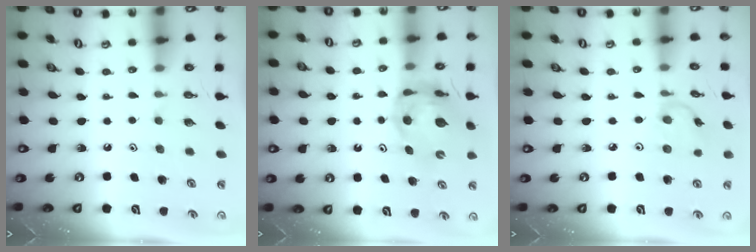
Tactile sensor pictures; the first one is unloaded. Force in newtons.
{"total": 10.9, "press": 10.8, "slide": 1.2}
{"total": 2.9, "press": 2.9, "slide": 0.3}